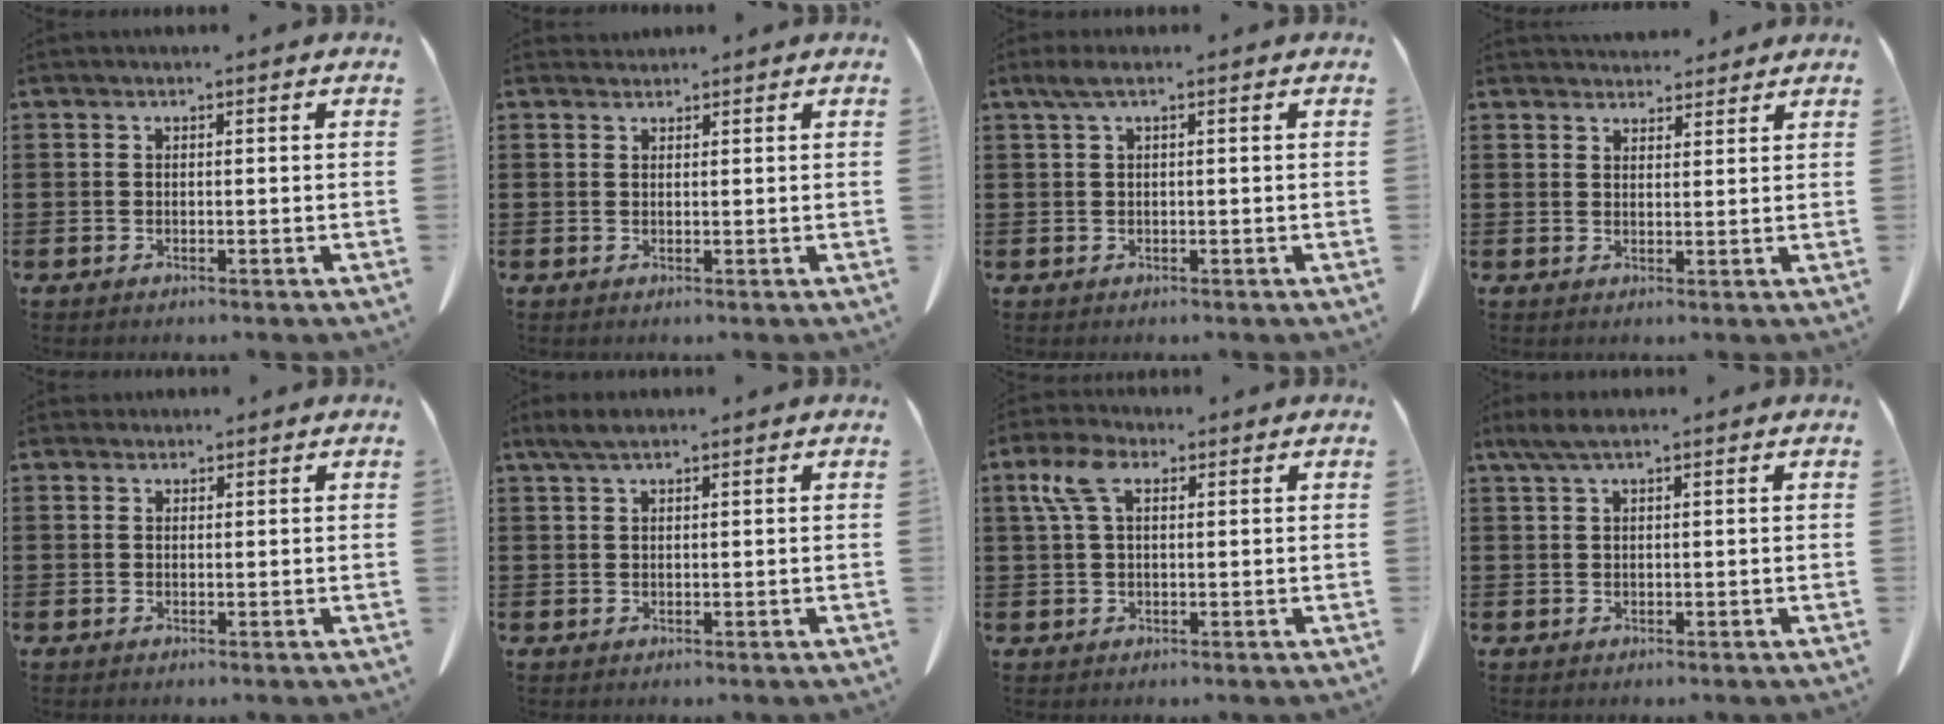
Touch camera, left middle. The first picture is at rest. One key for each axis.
{"total": 1.0, "fx": 0.9, "fy": 0.3, "fz": -0.1, "tx": -0.001, "ty": 0.000, "tz": 0.019}
{"total": 1.8, "fx": 0.2, "fy": 0.3, "fz": 1.7, "tx": -0.033, "ty": 0.000, "tz": 0.004}
{"total": 3.0, "fx": 3.0, "fy": 0.7, "fz": 0.0, "tx": -0.007, "ty": -0.008, "tz": 0.056}
{"total": 0.9, "fx": 0.8, "fy": 0.5, "fz": 0.0, "tx": 0.006, "ty": -0.001, "tz": 0.014}
{"total": 2.4, "fx": 1.5, "fy": 0.5, "fz": 1.8, "tx": -0.038, "ty": 0.002, "tz": 0.027}
{"total": 5.4, "fx": 2.2, "fy": 2.4, "fz": 4.3, "tx": -0.108, "ty": 0.003, "tz": 0.033}
{"total": 2.5, "fx": 1.4, "fy": 0.4, "fz": 2.0, "tx": -0.042, "ty": 0.002, "tz": 0.025}